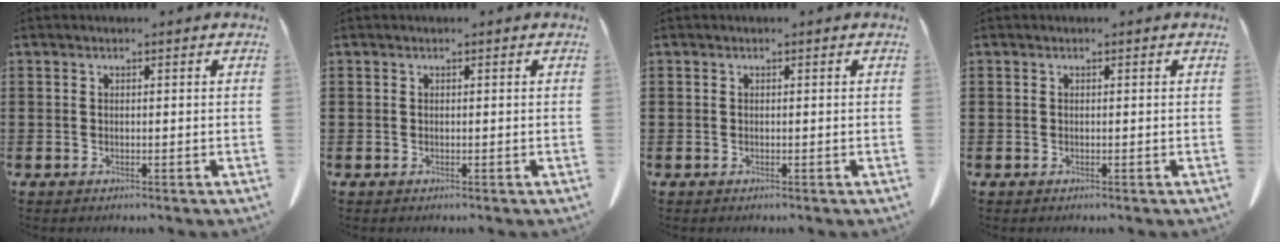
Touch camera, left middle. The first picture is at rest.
{"total": 0.0}
{"total": 0.0}
{"total": 0.0}